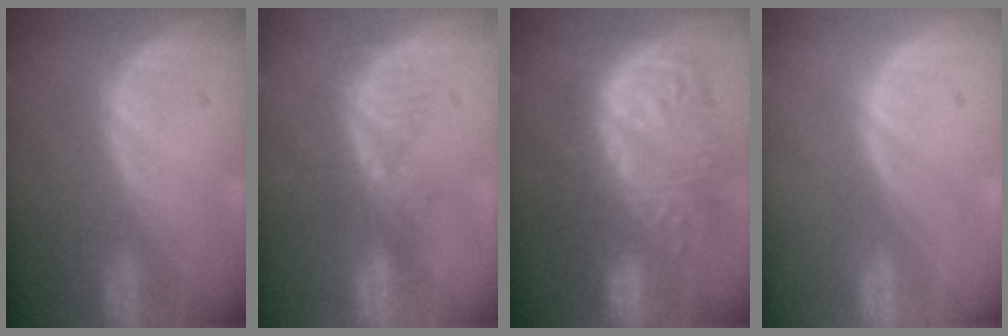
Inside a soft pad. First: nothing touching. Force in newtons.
{"total": 5.5, "press": 4.6, "slide": 3.0}
{"total": 13.3, "press": 13.2, "slide": 1.3}
{"total": 0.0}